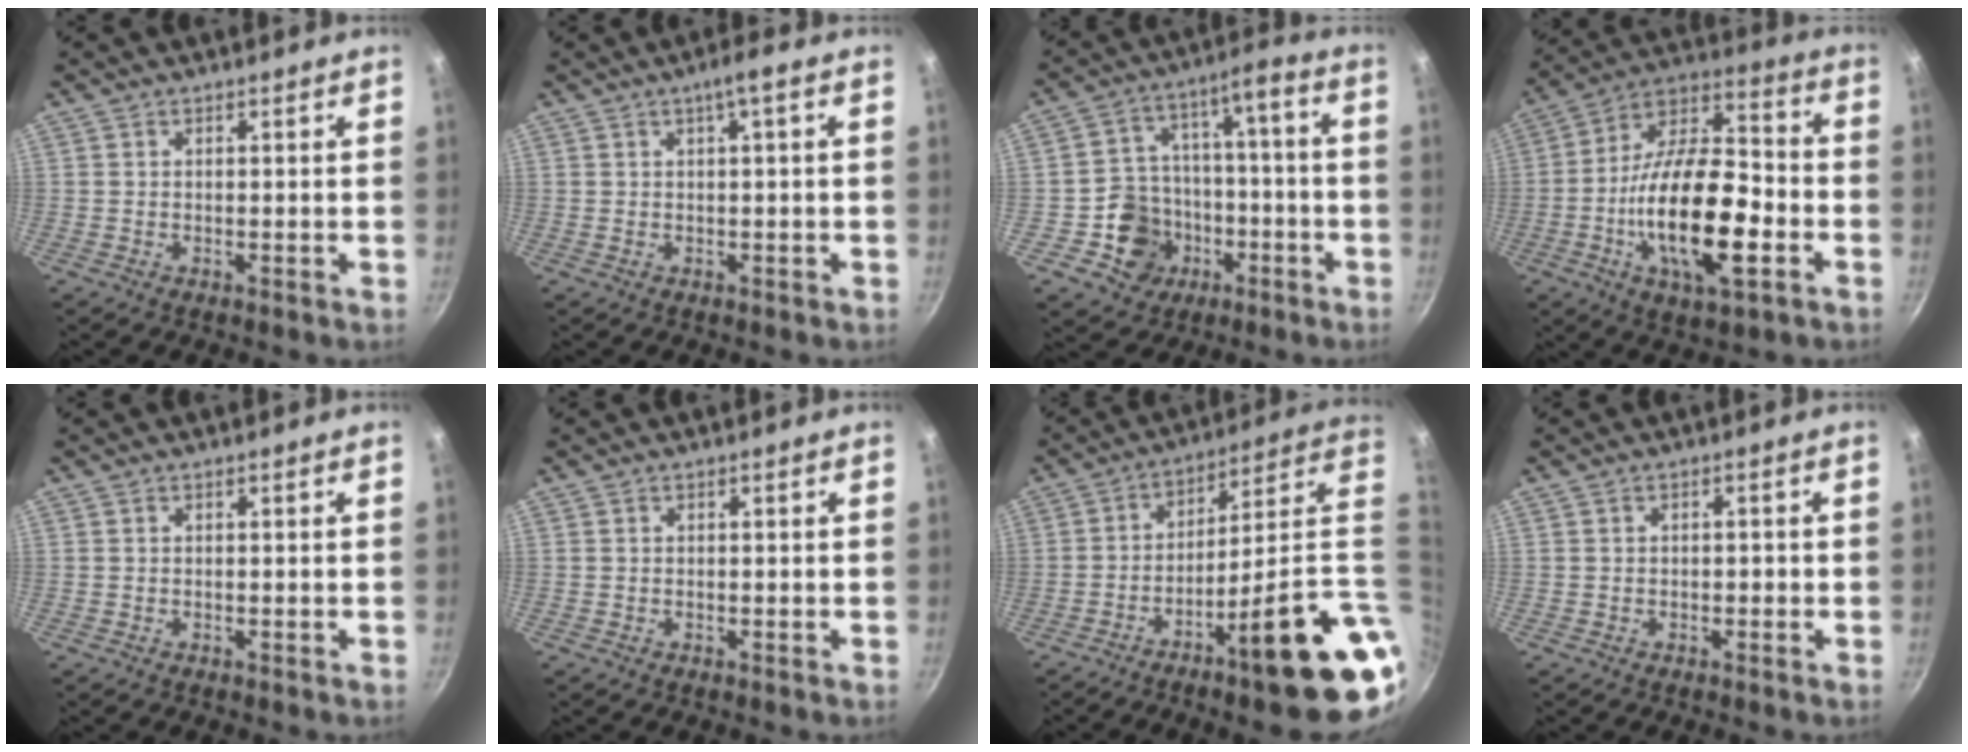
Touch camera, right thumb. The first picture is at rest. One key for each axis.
{"total": 3.2, "fx": 0.8, "fy": 0.4, "fz": 3.0, "tx": -0.052, "ty": 0.013, "tz": 0.018}
{"total": 13.0, "fx": -5.0, "fy": 10.8, "fz": 5.3, "tx": -0.057, "ty": 0.055, "tz": -0.069}
{"total": 22.4, "fx": -5.9, "fy": 9.7, "fz": 19.3, "tx": -0.328, "ty": 0.036, "tz": -0.109}
{"total": 0.0}
{"total": 0.0}
{"total": 21.4, "fx": -6.0, "fy": 3.3, "fz": 20.3, "tx": -0.254, "ty": 0.028, "tz": -0.088}
{"total": 1.1, "fx": -0.3, "fy": 0.7, "fz": 0.8, "tx": -0.011, "ty": 0.007, "tz": -0.005}